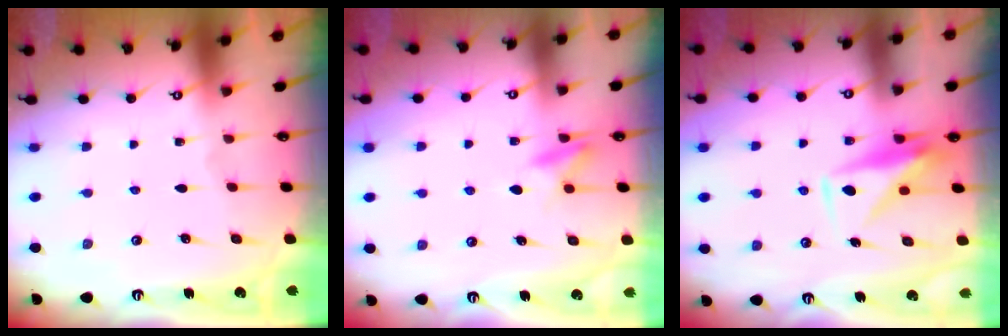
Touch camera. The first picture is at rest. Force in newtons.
{"total": 8.5, "press": 8.4, "slide": 1.1}
{"total": 9.3, "press": 9.2, "slide": 1.4}